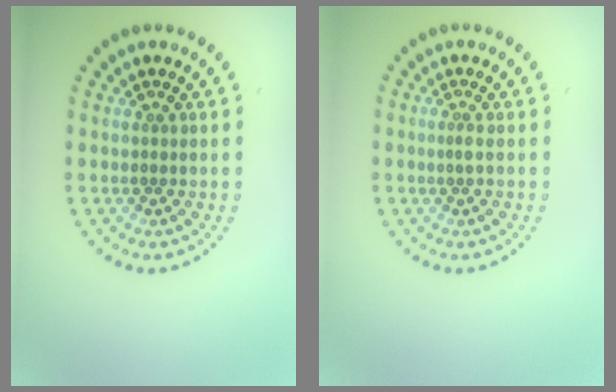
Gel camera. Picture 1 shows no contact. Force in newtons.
{"total": 0.8, "press": 0.3, "slide": 0.7}